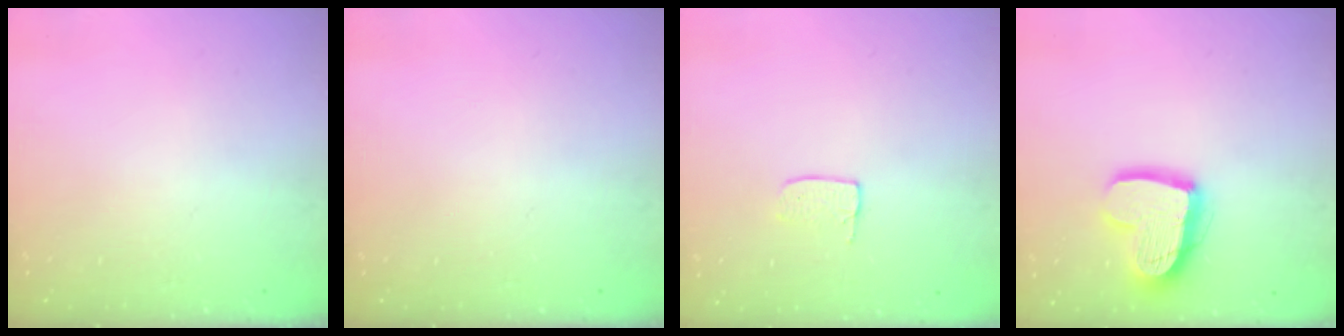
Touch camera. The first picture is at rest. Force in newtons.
{"total": 0.0}
{"total": 3.5, "press": 3.5, "slide": 0.2}
{"total": 14.9, "press": 14.8, "slide": 1.4}